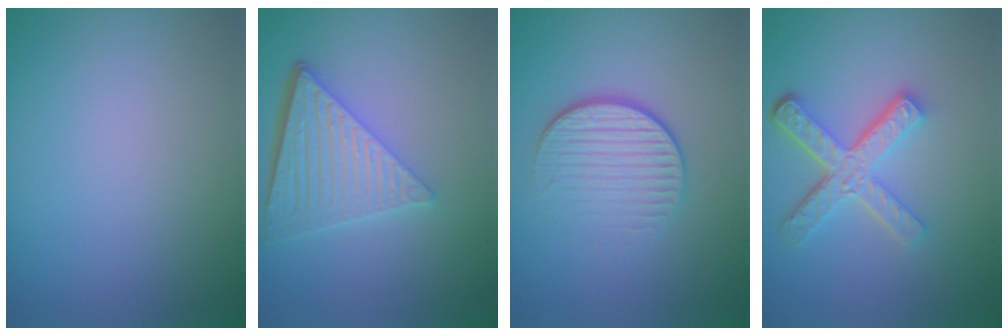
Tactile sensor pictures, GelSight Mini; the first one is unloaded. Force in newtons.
{"total": 6.2, "press": 4.3, "slide": 4.4}
{"total": 4.1, "press": 2.7, "slide": 3.1}
{"total": 4.9, "press": 3.6, "slide": 3.3}